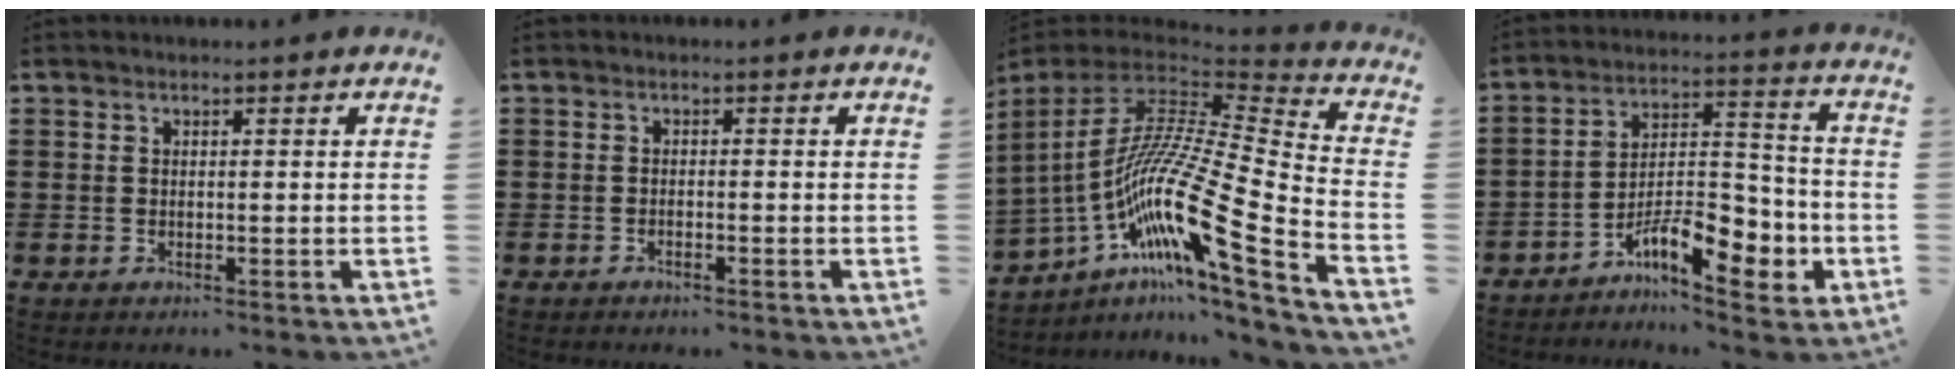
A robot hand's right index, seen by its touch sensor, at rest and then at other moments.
{"total": 0.8, "force": [-0.7, -0.1, 0.3], "torque": [-0.009, -0.003, -0.013]}
{"total": 17.5, "force": [-6.7, 2.9, 16.0], "torque": [-0.340, -0.023, -0.134]}
{"total": 10.4, "force": [-6.4, 3.7, 7.3], "torque": [-0.119, 0.018, -0.112]}